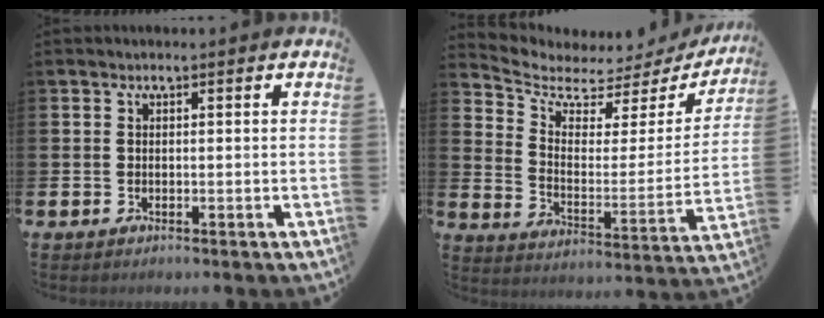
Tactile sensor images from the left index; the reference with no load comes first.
{"total": 4.5, "force": [3.9, 2.0, 1.0], "torque": [-0.054, -0.039, 0.056]}